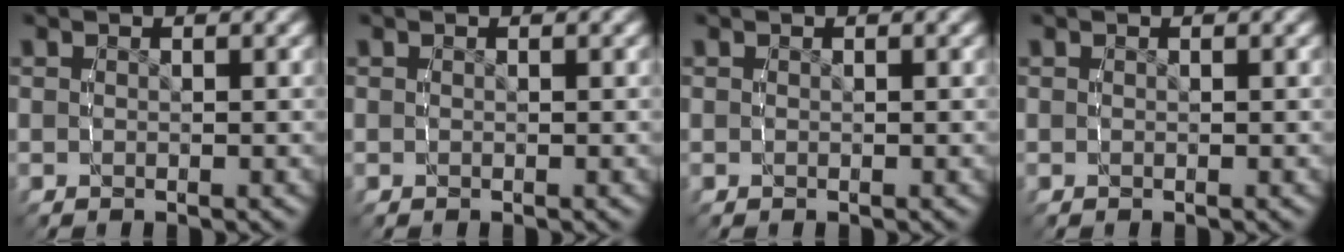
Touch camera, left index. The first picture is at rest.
{"total": 0.0}
{"total": 0.0}
{"total": 0.0}